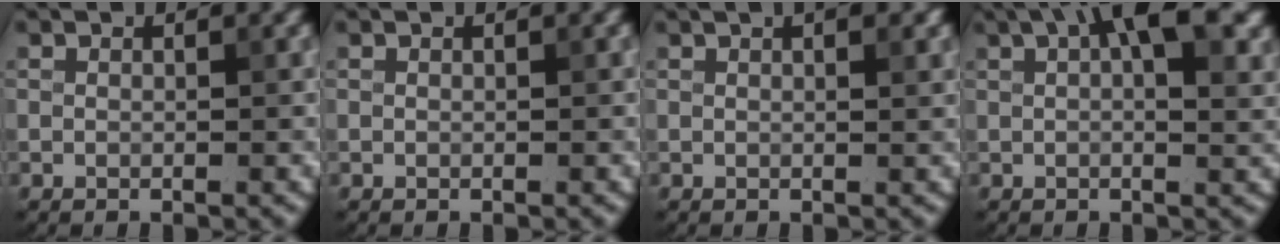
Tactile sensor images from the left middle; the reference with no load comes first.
{"total": 0.0}
{"total": 3.8, "force": [2.0, 1.6, 2.8], "torque": [-0.012, 0.009, 0.008]}
{"total": 7.9, "force": [3.3, 3.0, 6.5], "torque": [-0.089, 0.016, 0.042]}